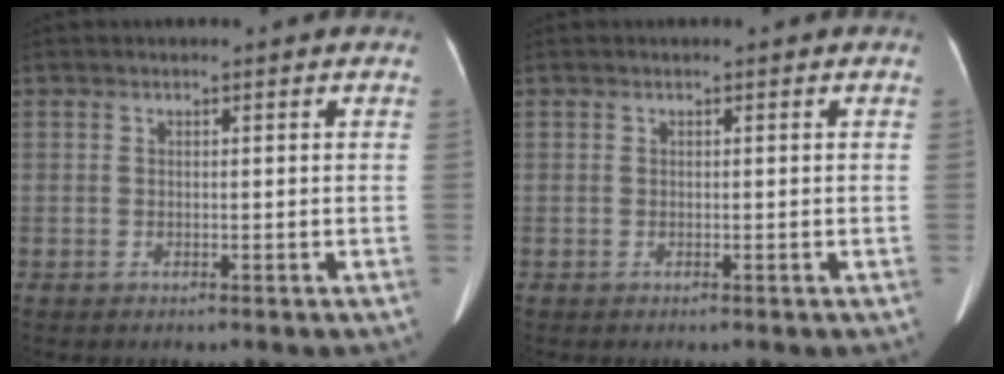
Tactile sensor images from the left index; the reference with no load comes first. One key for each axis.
{"total": 0.0}